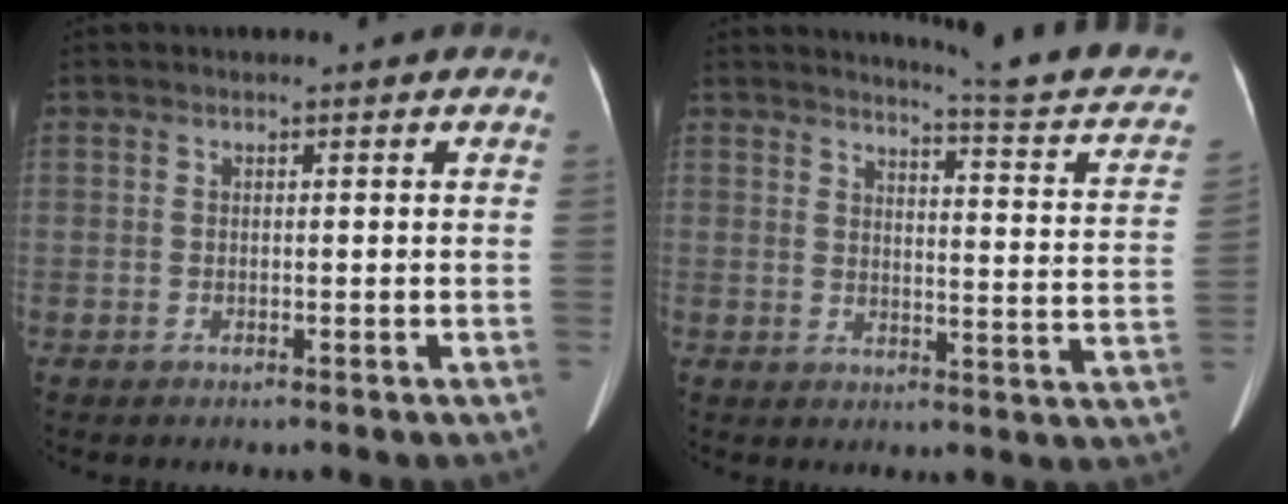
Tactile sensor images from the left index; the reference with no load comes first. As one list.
[{"total": 14.9, "force": [13.9, 0.3, 5.3], "torque": [-0.058, -0.069, 0.145]}]